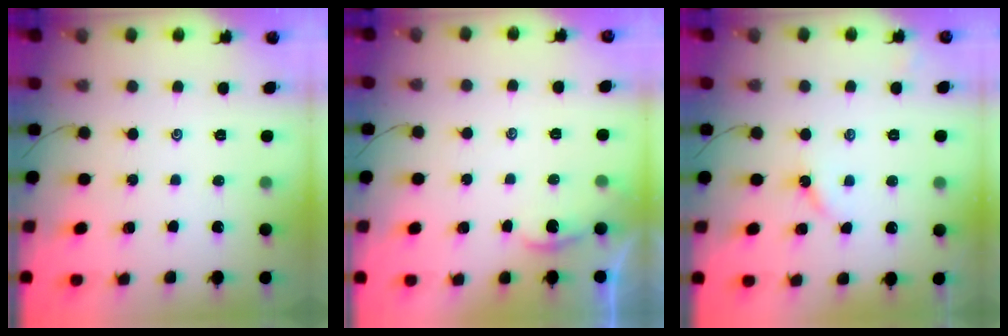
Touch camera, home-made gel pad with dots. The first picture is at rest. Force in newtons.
{"total": 1.2, "press": 1.2, "slide": 0.1}
{"total": 3.3, "press": 3.2, "slide": 0.4}